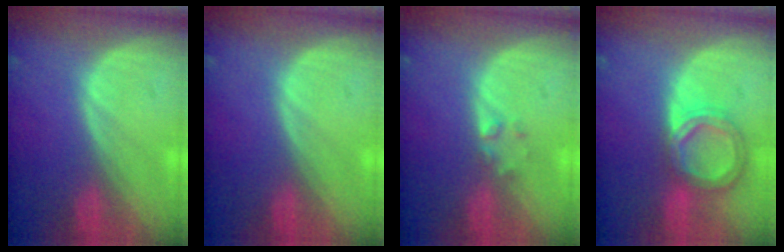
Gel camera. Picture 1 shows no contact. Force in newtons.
{"total": 0.0}
{"total": 1.4, "press": 1.3, "slide": 0.2}
{"total": 6.7, "press": 6.2, "slide": 2.5}